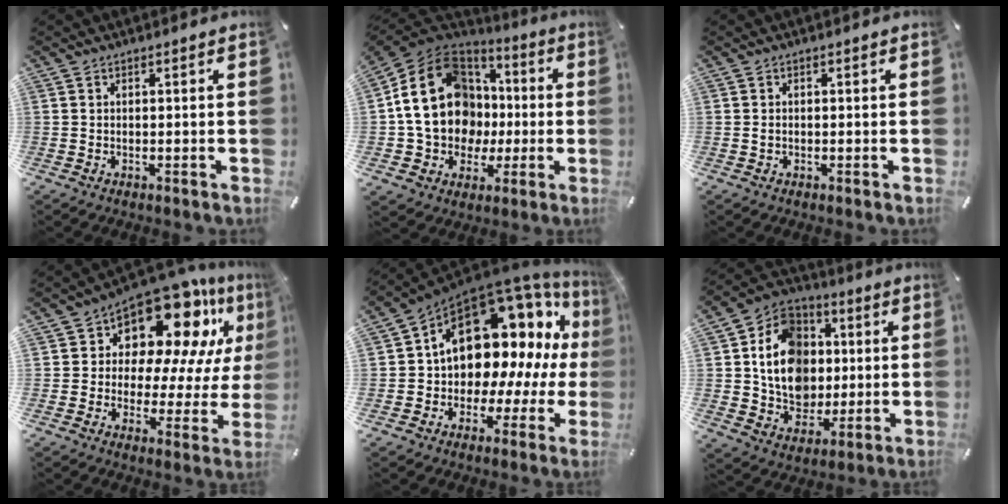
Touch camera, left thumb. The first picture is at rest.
{"total": 21.0, "force": [0.5, 17.6, 11.4], "torque": [-0.220, 0.002, 0.021]}
{"total": 0.8, "force": [-0.2, 0.5, 0.5], "torque": [-0.010, 0.002, -0.005]}
{"total": 16.8, "force": [12.3, 8.0, 8.3], "torque": [-0.125, -0.104, 0.207]}
{"total": 17.6, "force": [7.0, 11.7, 11.1], "torque": [-0.178, -0.062, 0.122]}
{"total": 16.1, "force": [0.8, 14.1, 7.9], "torque": [-0.145, 0.008, 0.023]}